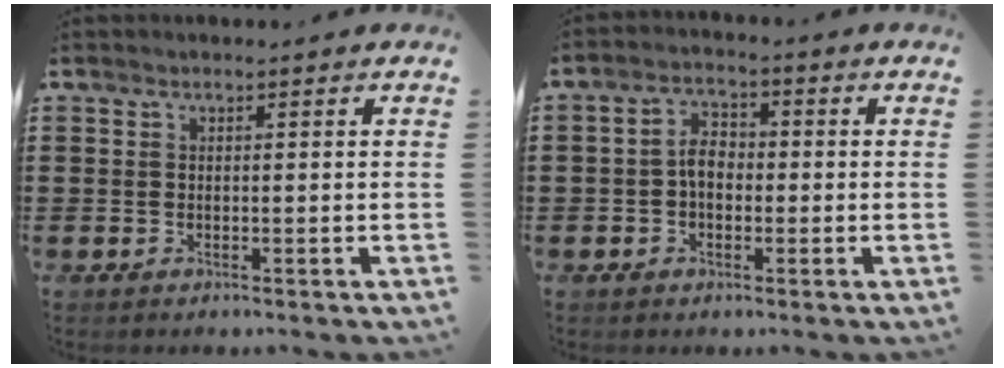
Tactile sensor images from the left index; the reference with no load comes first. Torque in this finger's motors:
{"motor_torque": [1.07, 1.07, 0.33, 0.07]}